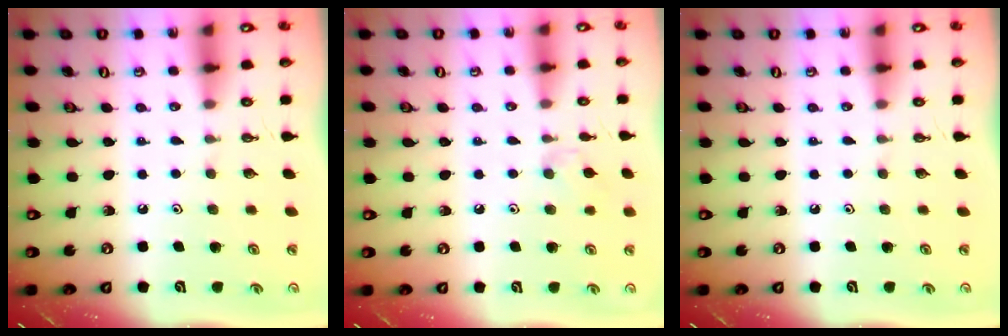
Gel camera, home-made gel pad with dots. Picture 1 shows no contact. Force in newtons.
{"total": 5.3, "press": 5.2, "slide": 0.7}
{"total": 0.0}